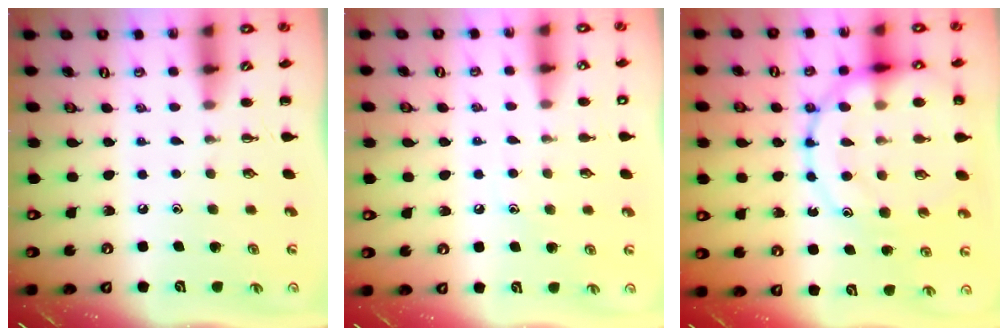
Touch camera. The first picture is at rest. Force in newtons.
{"total": 7.2, "press": 7.0, "slide": 1.8}
{"total": 22.4, "press": 22.2, "slide": 2.9}